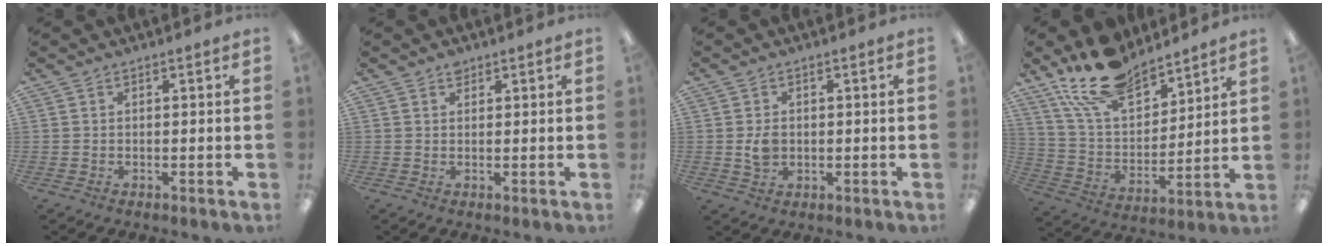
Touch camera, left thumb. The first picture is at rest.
{"total": 1.6, "force": [1.3, 0.9, 0.4], "torque": [-0.002, -0.004, 0.022]}
{"total": 3.9, "force": [0.1, 2.8, 2.6], "torque": [-0.040, -0.002, -0.004]}
{"total": 18.5, "force": [14.4, 8.4, 8.0], "torque": [-0.157, -0.081, 0.264]}